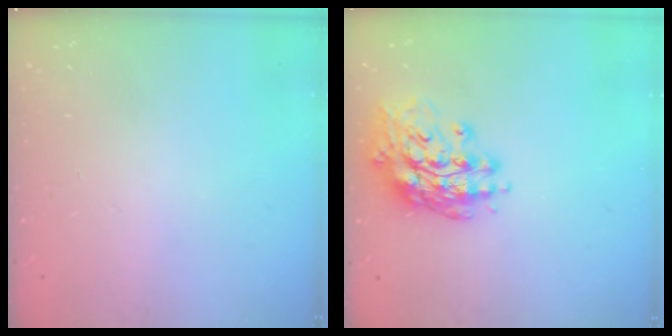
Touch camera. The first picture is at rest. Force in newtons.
{"total": 15.6, "press": 15.3, "slide": 3.5}